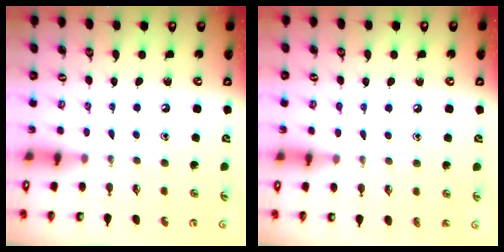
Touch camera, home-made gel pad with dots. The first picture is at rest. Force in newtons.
{"total": 5.2, "press": 5.1, "slide": 0.6}